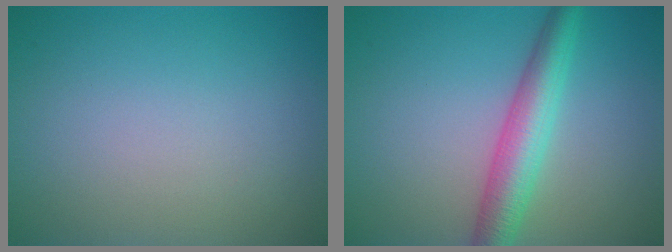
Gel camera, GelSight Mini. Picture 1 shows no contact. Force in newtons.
{"total": 4.8, "press": 4.8, "slide": 0.1}